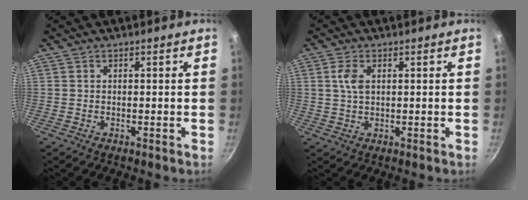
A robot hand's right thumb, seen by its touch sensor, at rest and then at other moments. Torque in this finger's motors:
{"motor_torque": [-0.33, 1.04, 0.76, 0.49, 0.09]}